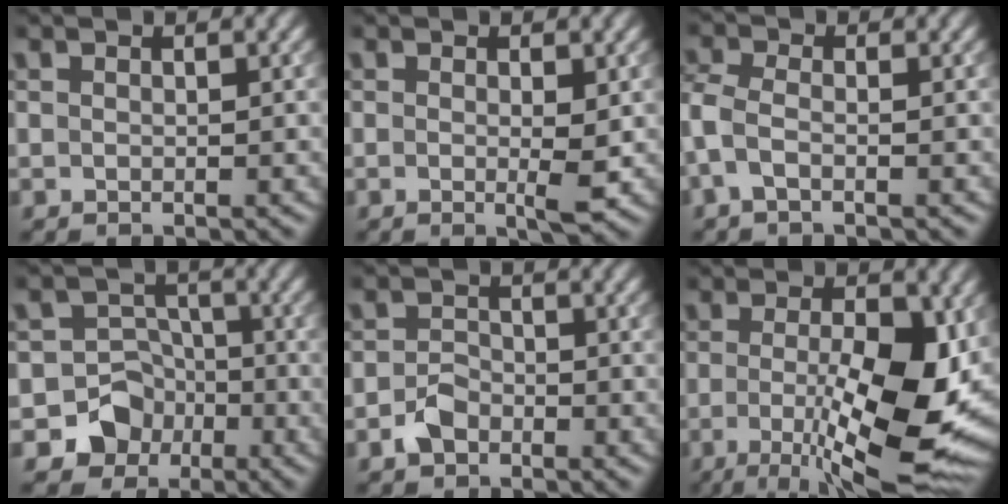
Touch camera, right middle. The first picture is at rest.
{"total": 2.1, "force": [-0.1, 0.2, 2.1], "torque": [-0.034, -0.007, -0.002]}
{"total": 2.3, "force": [-1.0, 1.0, 1.8], "torque": [-0.047, -0.001, -0.033]}
{"total": 4.5, "force": [-2.2, 3.9, 0.8], "torque": [0.018, 0.011, -0.047]}
{"total": 2.0, "force": [-1.2, 1.3, 0.8], "torque": [-0.013, 0.004, -0.025]}
{"total": 12.9, "force": [-1.8, 4.2, 12.0], "torque": [-0.190, -0.029, -0.023]}